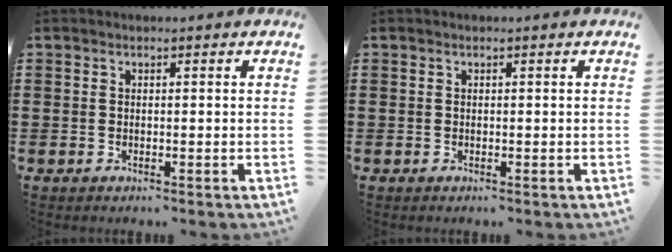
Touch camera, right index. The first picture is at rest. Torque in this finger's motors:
{"motor_torque": [0.00, 0.00, 0.00, 0.00]}